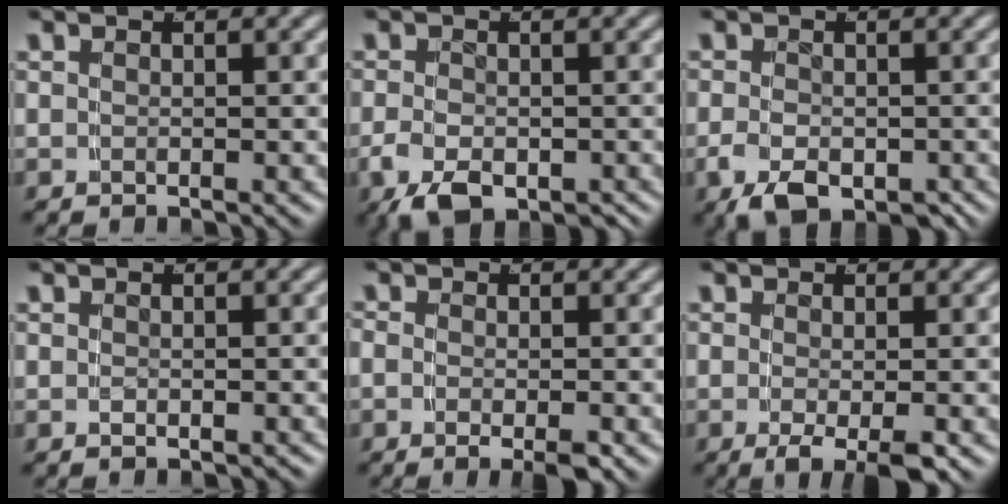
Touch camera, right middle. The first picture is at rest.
{"total": 5.4, "force": [-2.8, 3.1, 3.4], "torque": [-0.073, -0.040, -0.026]}
{"total": 5.4, "force": [-2.8, 3.0, 3.5], "torque": [-0.067, -0.039, -0.027]}
{"total": 0.8, "force": [-0.7, -0.2, 0.2], "torque": [-0.006, -0.005, -0.006]}
{"total": 2.2, "force": [-1.1, 0.7, 1.8], "torque": [-0.037, -0.009, -0.017]}
{"total": 4.8, "force": [-2.9, 1.1, 3.6], "torque": [-0.067, -0.031, -0.027]}